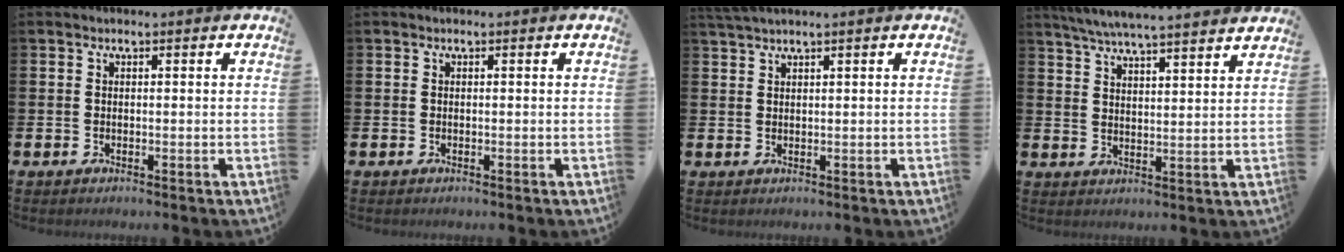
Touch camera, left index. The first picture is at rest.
{"total": 0.0}
{"total": 1.7, "force": [1.6, -0.3, 0.7], "torque": [-0.019, 0.001, 0.031]}
{"total": 5.9, "force": [5.8, -0.2, 1.4], "torque": [-0.048, -0.031, 0.103]}